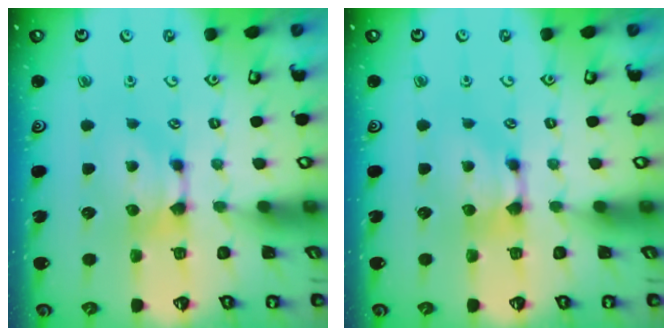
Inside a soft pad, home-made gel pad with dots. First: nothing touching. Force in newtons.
{"total": 0.6, "press": 0.0, "slide": 0.6}